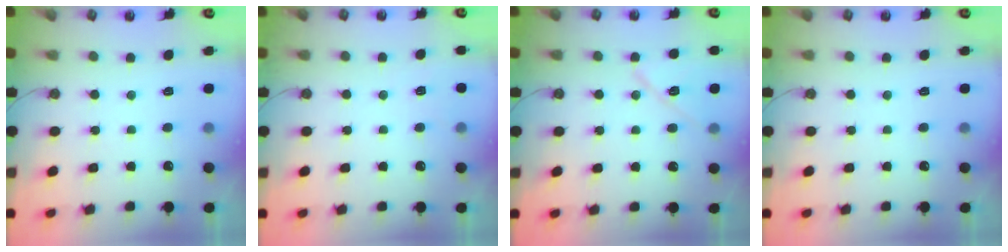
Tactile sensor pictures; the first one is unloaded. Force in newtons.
{"total": 2.9, "press": 2.9, "slide": 0.2}
{"total": 10.6, "press": 10.6, "slide": 1.1}
{"total": 0.0}